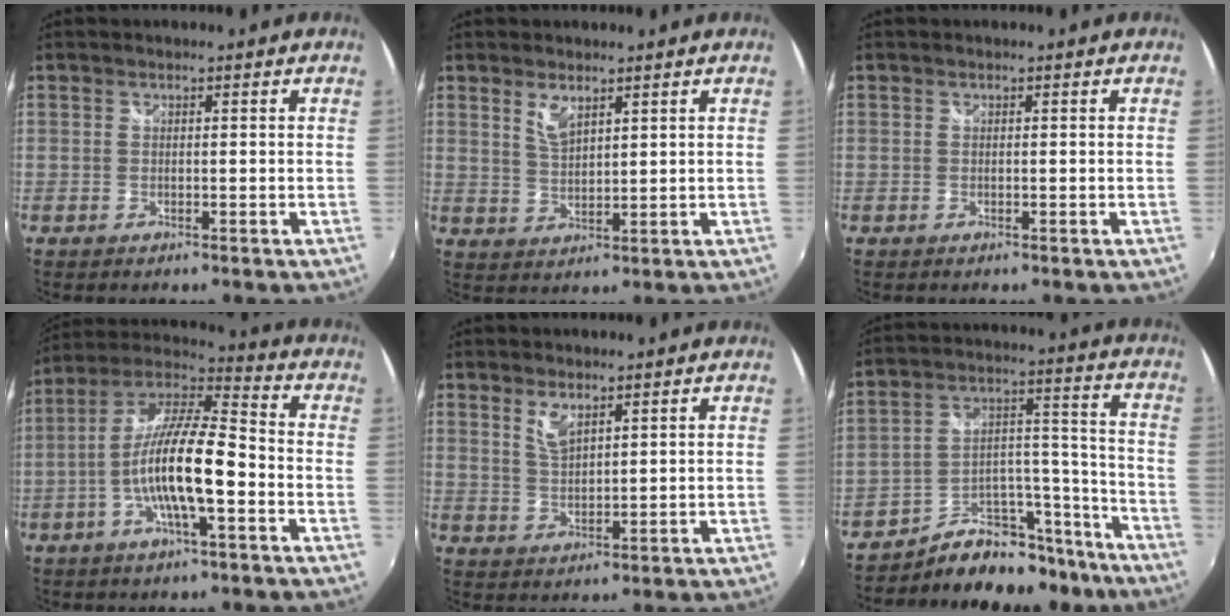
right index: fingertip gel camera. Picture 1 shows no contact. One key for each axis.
{"total": 3.9, "fx": 2.4, "fy": 1.5, "fz": 2.6, "tx": -0.047, "ty": -0.005, "tz": 0.045}
{"total": 0.0}
{"total": 14.0, "fx": -4.3, "fy": 2.7, "fz": 13.0, "tx": -0.251, "ty": 0.002, "tz": -0.084}
{"total": 3.8, "fx": 2.4, "fy": 1.5, "fz": 2.6, "tx": -0.048, "ty": -0.005, "tz": 0.044}
{"total": 16.1, "fx": -13.5, "fy": 7.9, "fz": 3.9, "tx": -0.056, "ty": 0.072, "tz": -0.196}